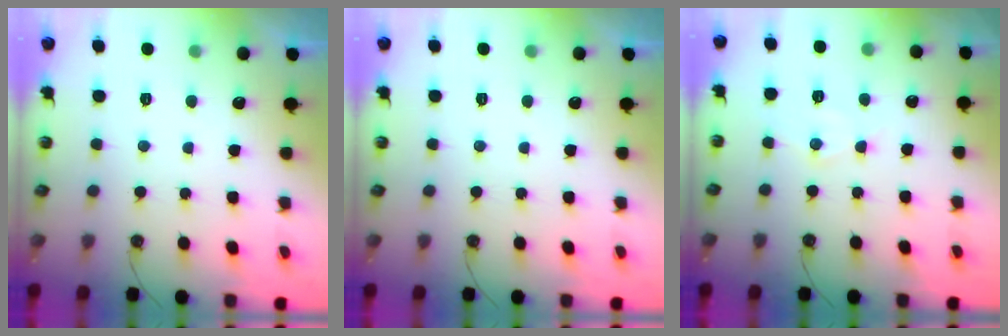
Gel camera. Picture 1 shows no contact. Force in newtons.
{"total": 0.0}
{"total": 7.3, "press": 7.3, "slide": 0.6}